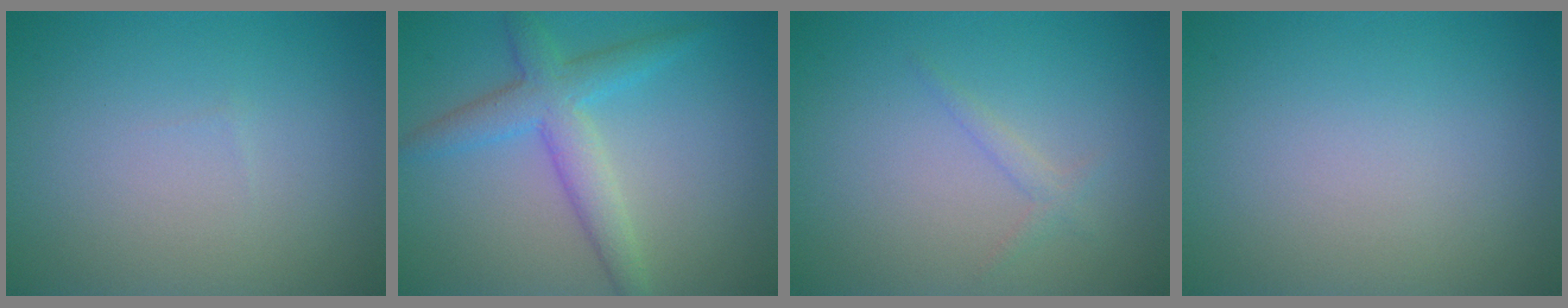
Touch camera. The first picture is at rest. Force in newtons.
{"total": 4.1, "press": 4.1, "slide": 0.2}
{"total": 1.1, "press": 1.1, "slide": 0.1}
{"total": 0.0}